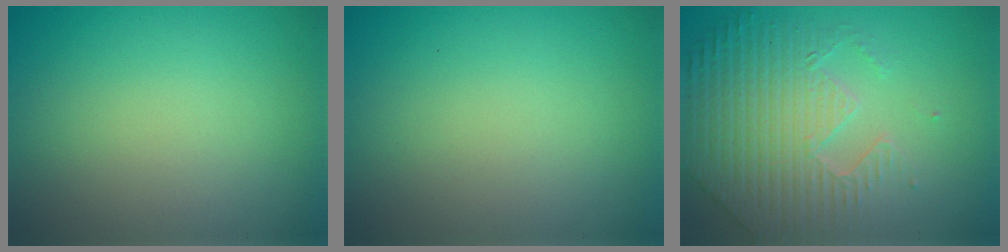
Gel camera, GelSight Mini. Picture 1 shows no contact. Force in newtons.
{"total": 0.0}
{"total": 6.6, "press": 5.3, "slide": 4.0}